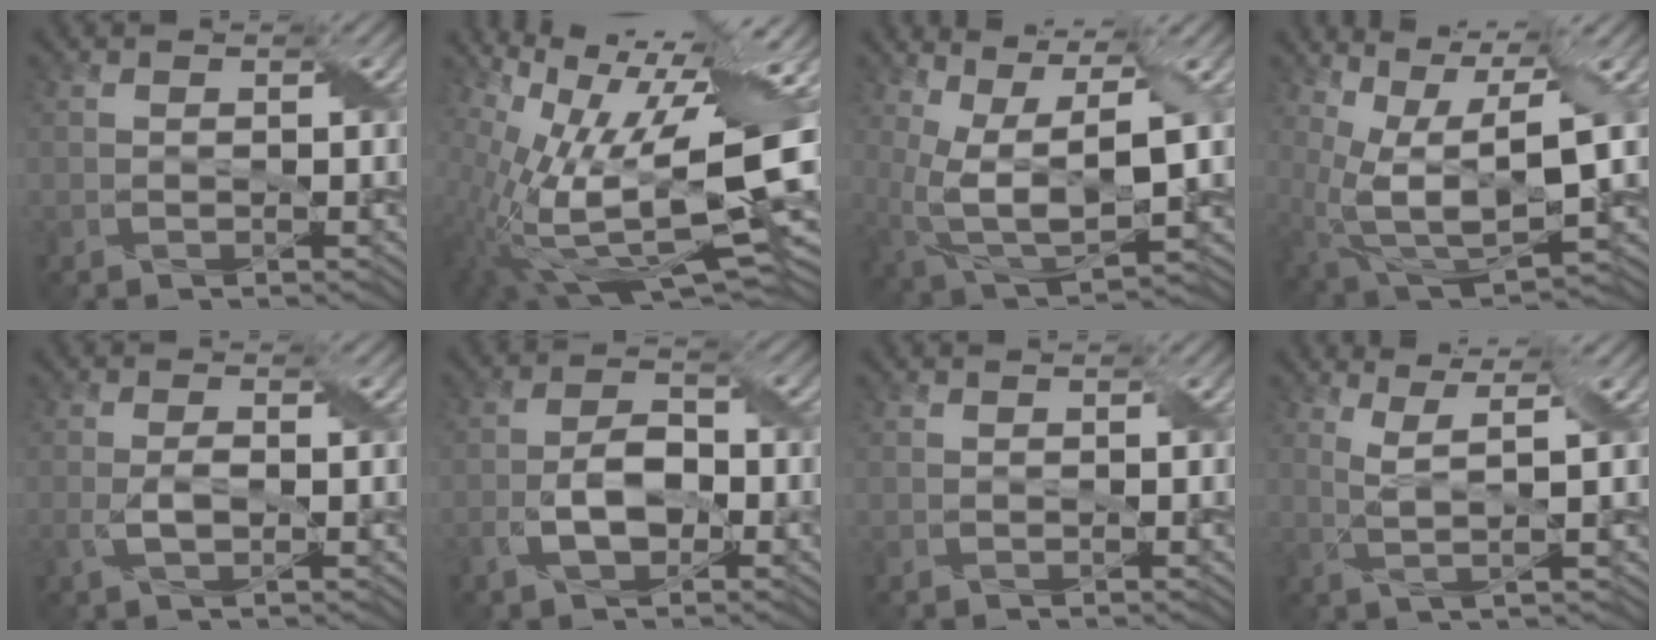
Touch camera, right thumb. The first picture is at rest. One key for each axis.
{"total": 17.5, "fx": 0.7, "fy": 6.1, "fz": 16.4, "tx": -0.317, "ty": -0.015, "tz": 0.024}
{"total": 10.8, "fx": 2.3, "fy": 4.1, "fz": 9.7, "tx": -0.214, "ty": 0.001, "tz": 0.047}
{"total": 13.1, "fx": 3.5, "fy": 5.5, "fz": 11.3, "tx": -0.233, "ty": 0.000, "tz": 0.082}
{"total": 2.6, "fx": -0.4, "fy": 0.9, "fz": 2.4, "tx": -0.053, "ty": 0.001, "tz": -0.007}
{"total": 5.0, "fx": -1.8, "fy": 2.6, "fz": 3.8, "tx": -0.078, "ty": 0.007, "tz": -0.037}
{"total": 0.0}
{"total": 4.4, "fx": 1.9, "fy": 0.4, "fz": 3.9, "tx": -0.088, "ty": 0.006, "tz": 0.043}